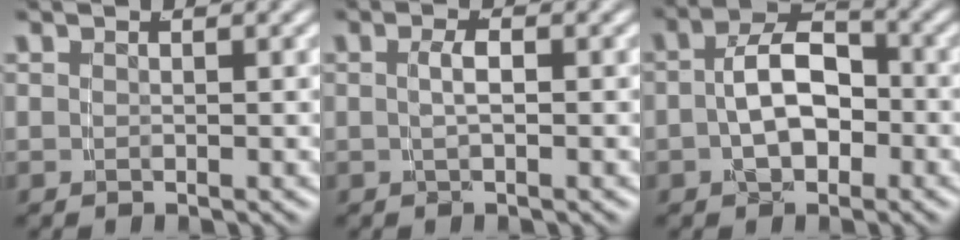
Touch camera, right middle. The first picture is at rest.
{"total": 1.6, "force": [-0.4, -0.1, 1.6], "torque": [-0.029, -0.001, -0.004]}
{"total": 4.9, "force": [-1.2, 2.8, 3.8], "torque": [-0.063, 0.001, -0.019]}